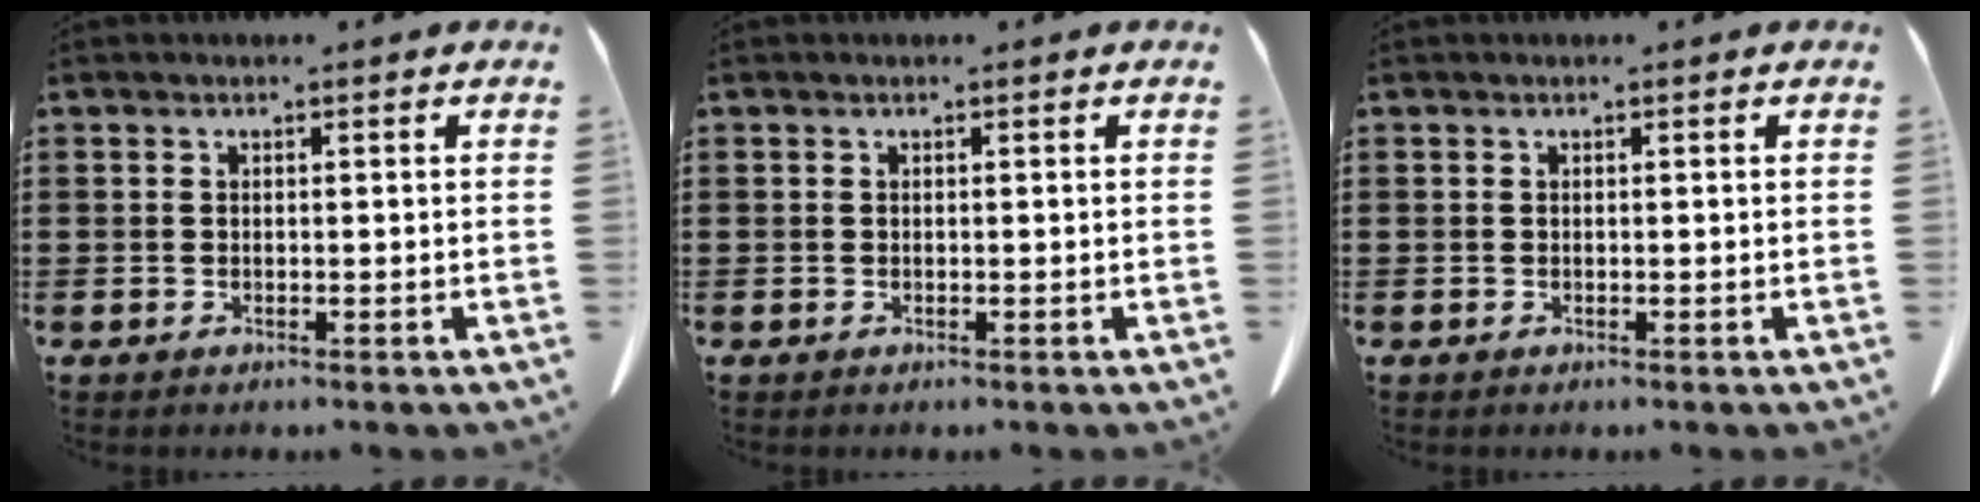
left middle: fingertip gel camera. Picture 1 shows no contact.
{"total": 0.0}
{"total": 0.0}